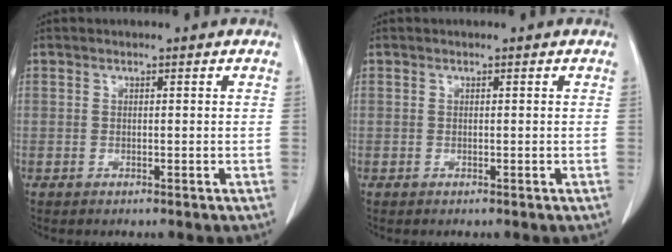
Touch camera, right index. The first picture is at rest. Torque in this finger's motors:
{"motor_torque": [0.00, 0.00, 0.00, 0.00]}